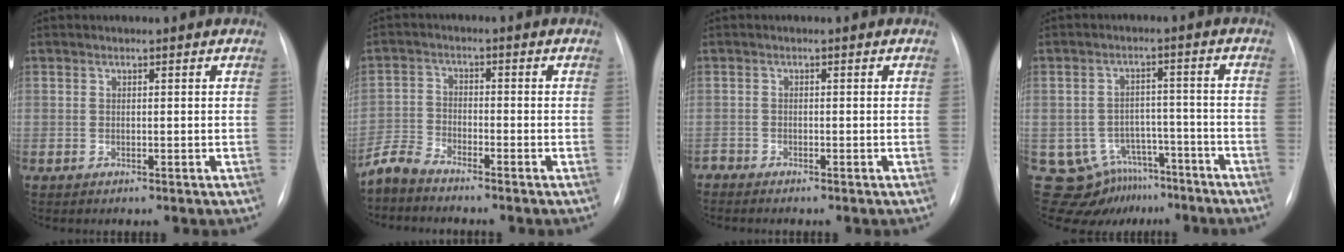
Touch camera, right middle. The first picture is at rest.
{"total": 4.1, "force": [-4.1, 0.3, 0.7], "torque": [-0.019, -0.018, -0.084]}
{"total": 1.1, "force": [-1.1, 0.0, -0.1], "torque": [0.000, -0.005, -0.020]}
{"total": 9.4, "force": [-6.6, 6.7, 0.7], "torque": [-0.013, 0.040, -0.084]}